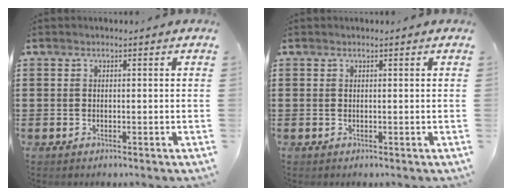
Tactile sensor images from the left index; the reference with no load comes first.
{"total": 0.0}